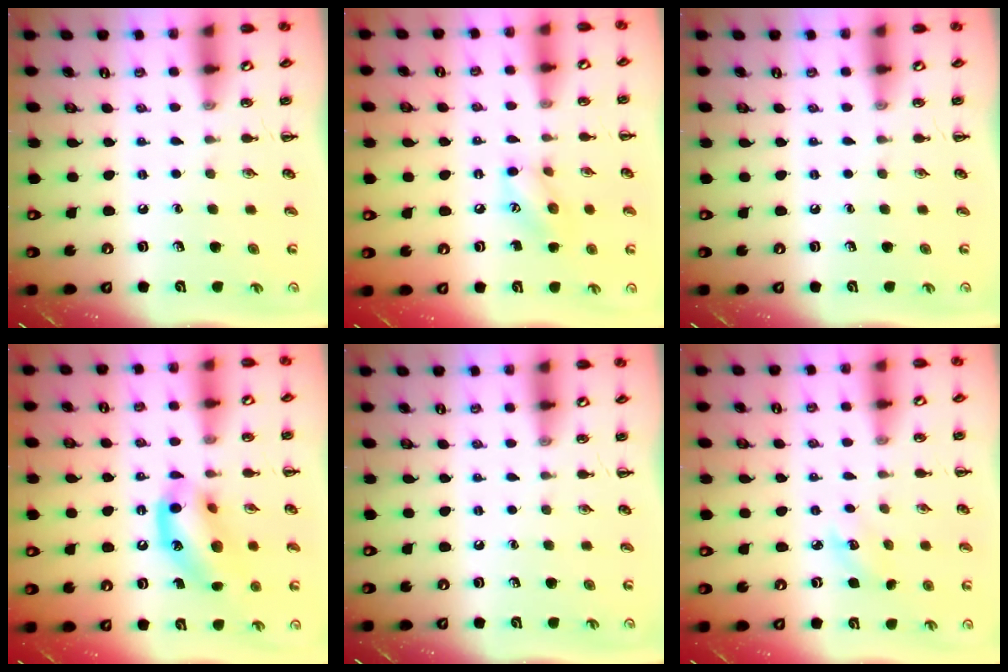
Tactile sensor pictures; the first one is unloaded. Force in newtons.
{"total": 8.9, "press": 8.9, "slide": 0.7}
{"total": 0.0}
{"total": 14.8, "press": 14.4, "slide": 3.3}
{"total": 0.0}
{"total": 4.7, "press": 4.5, "slide": 1.3}